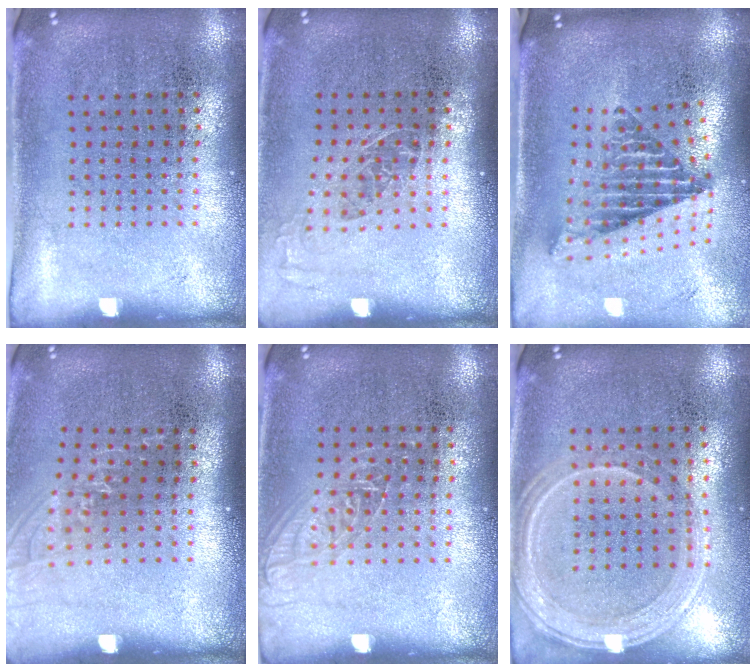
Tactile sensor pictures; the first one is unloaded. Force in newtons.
{"total": 1.1, "press": 1.0, "slide": 0.5}
{"total": 2.4, "press": 1.6, "slide": 1.9}
{"total": 1.1, "press": 0.9, "slide": 0.6}
{"total": 1.1, "press": 1.1, "slide": 0.4}
{"total": 1.2, "press": 1.2, "slide": 0.4}